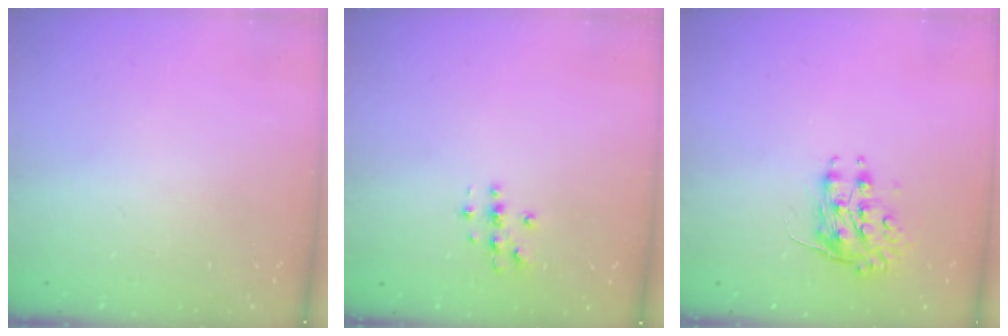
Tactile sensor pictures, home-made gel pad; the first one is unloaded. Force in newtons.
{"total": 2.9, "press": 2.9, "slide": 0.3}
{"total": 8.4, "press": 8.4, "slide": 0.3}